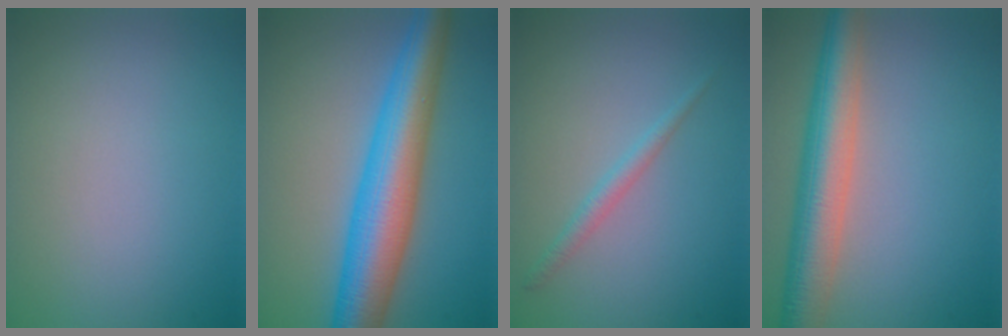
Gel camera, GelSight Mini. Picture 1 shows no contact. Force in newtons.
{"total": 9.5, "press": 9.5, "slide": 0.1}
{"total": 1.4, "press": 1.4, "slide": 0.1}
{"total": 7.2, "press": 7.1, "slide": 0.4}